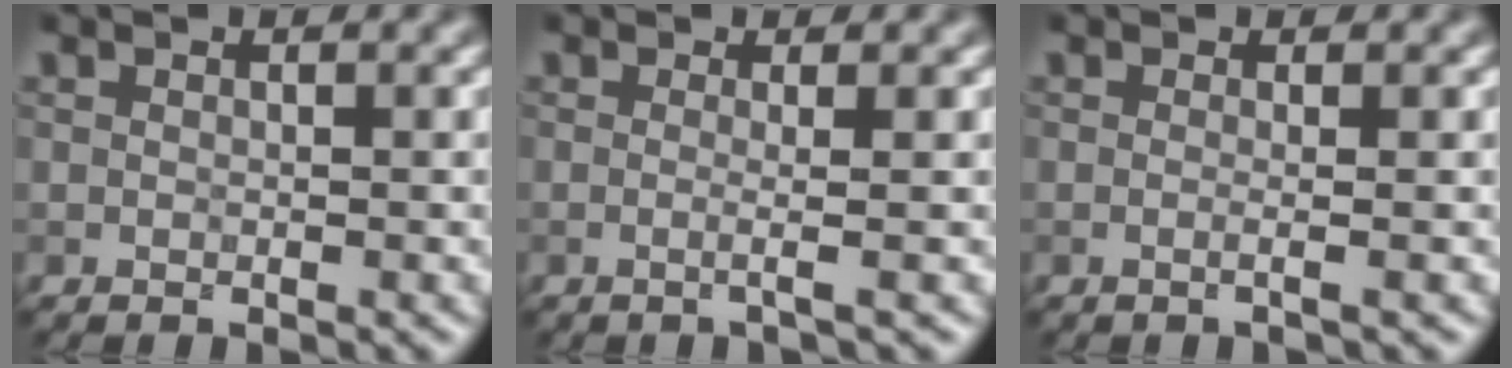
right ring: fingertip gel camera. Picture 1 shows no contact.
{"total": 2.0, "force": [0.1, 0.8, 1.9], "torque": [-0.021, -0.001, -0.026]}
{"total": 2.3, "force": [0.5, 1.2, 1.9], "torque": [-0.003, -0.002, -0.024]}